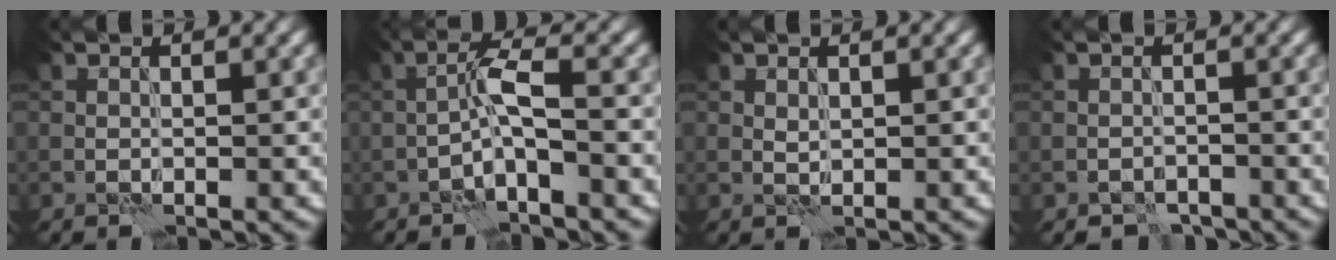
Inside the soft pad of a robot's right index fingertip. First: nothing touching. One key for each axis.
{"total": 3.2, "fx": -1.4, "fy": 0.4, "fz": 2.8, "tx": -0.053, "ty": 0.015, "tz": -0.034}
{"total": 0.6, "fx": 0.4, "fy": 0.3, "fz": 0.4, "tx": -0.008, "ty": 0.000, "tz": 0.010}
{"total": 1.8, "fx": -1.7, "fy": 0.7, "fz": 0.2, "tx": 0.002, "ty": 0.001, "tz": -0.028}